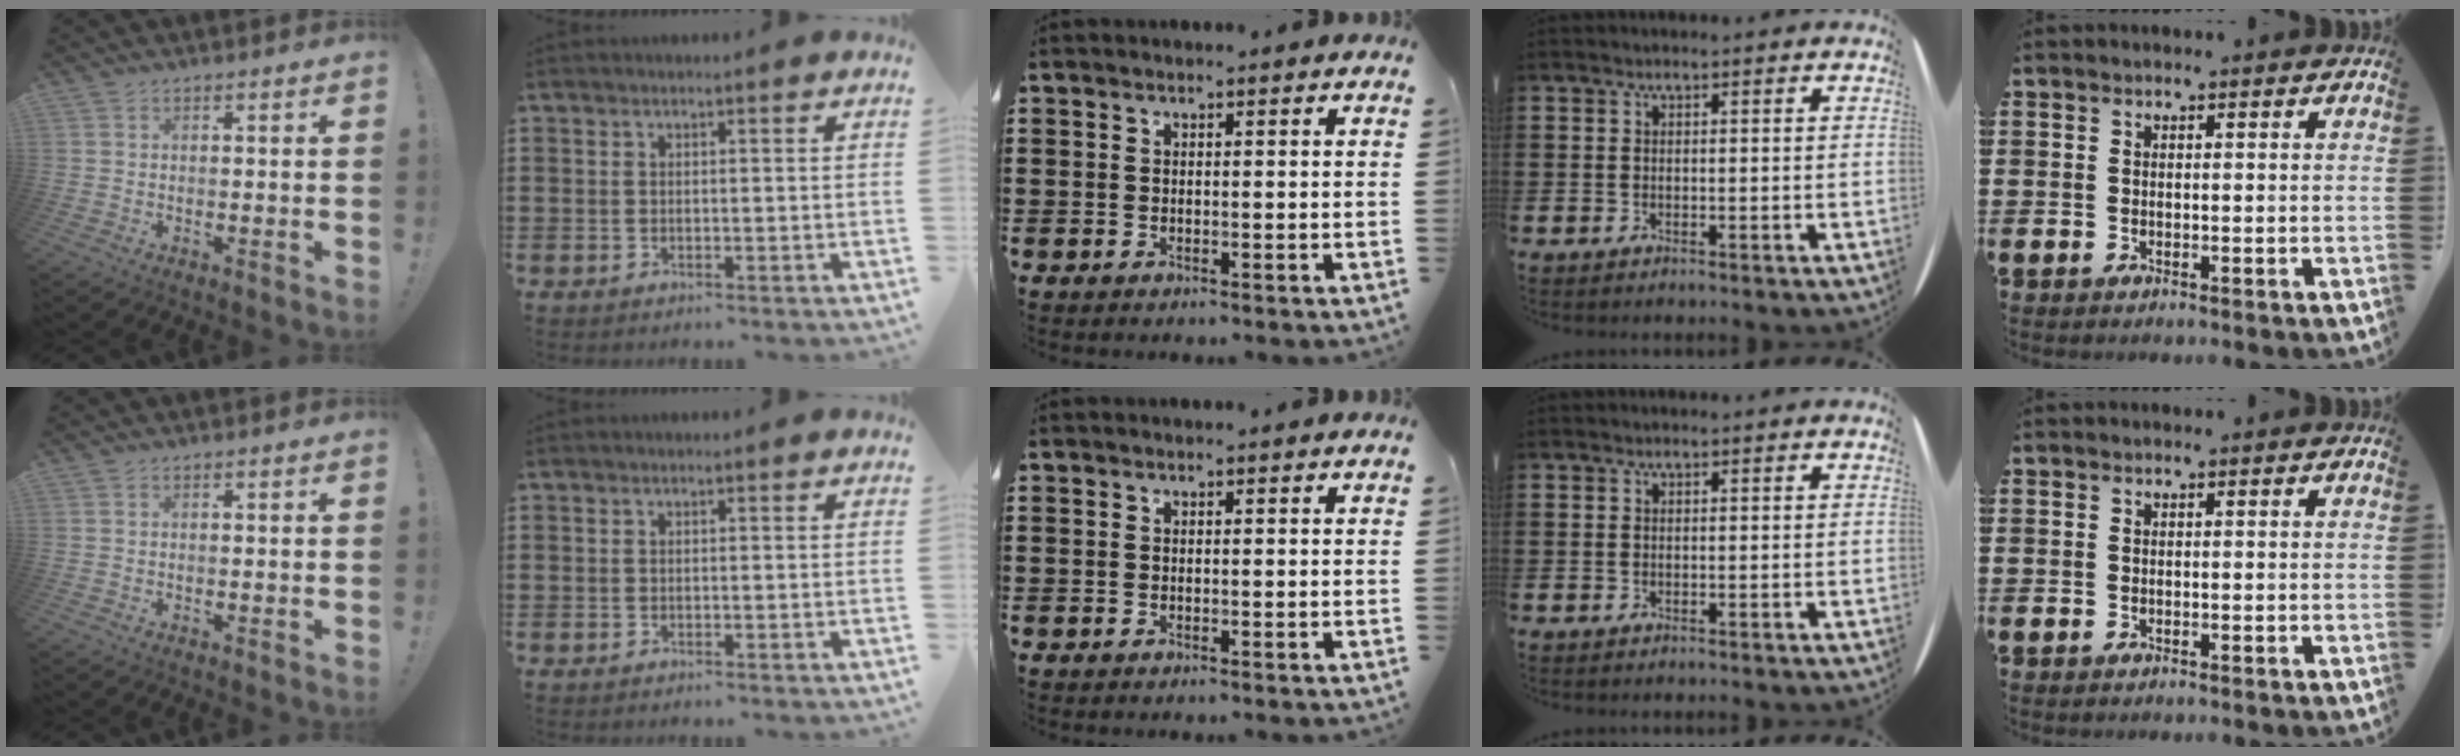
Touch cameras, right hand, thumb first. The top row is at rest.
{}